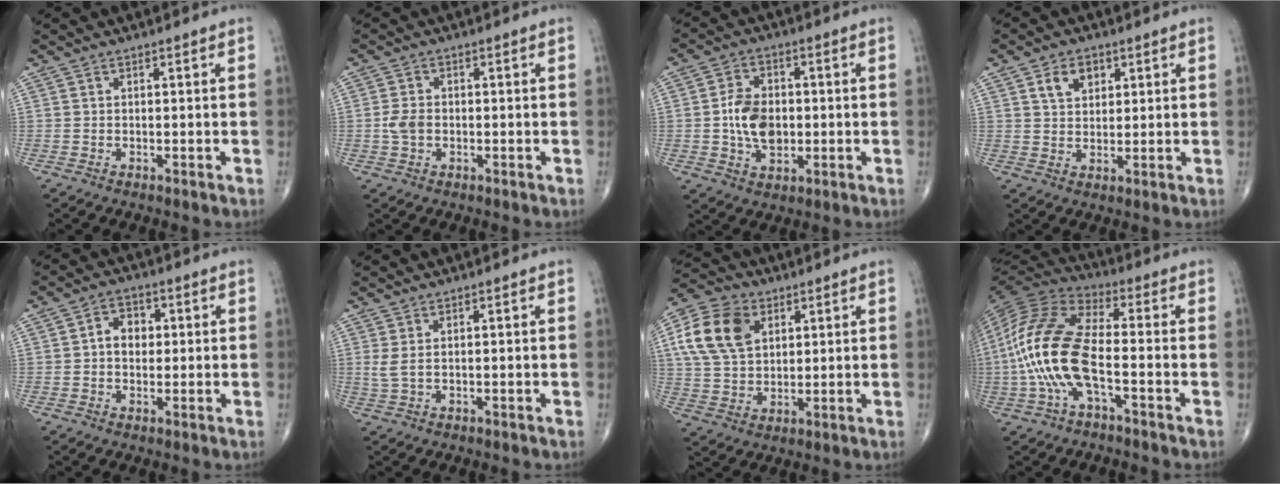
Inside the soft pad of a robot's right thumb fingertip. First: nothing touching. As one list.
[{"total": 3.3, "force": [-0.5, 2.3, 2.3], "torque": [-0.046, 0.005, -0.012]}, {"total": 9.3, "force": [-0.4, 6.4, 6.7], "torque": [-0.102, 0.007, -0.008]}, {"total": 5.5, "force": [2.5, 3.9, 3.1], "torque": [-0.032, -0.009, 0.042]}, {"total": 5.3, "force": [0.5, 4.1, 3.4], "torque": [-0.035, 0.013, 0.002]}, {"total": 2.1, "force": [0.5, 0.7, 2.0], "torque": [-0.055, 0.008, 0.018]}, {"total": 13.5, "force": [4.5, 9.4, 8.6], "torque": [-0.154, 0.000, 0.083]}, {"total": 17.3, "force": [-3.7, 7.2, 15.3], "torque": [-0.336, 0.033, -0.074]}]